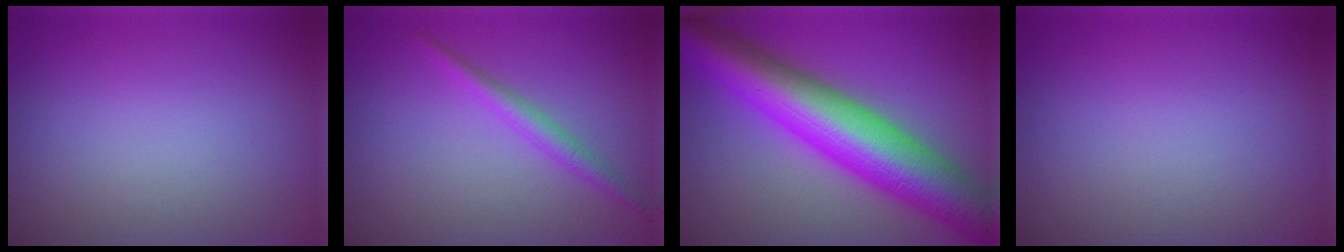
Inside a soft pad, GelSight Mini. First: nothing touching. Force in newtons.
{"total": 2.0, "press": 1.9, "slide": 0.1}
{"total": 12.8, "press": 12.8, "slide": 0.2}
{"total": 0.0}